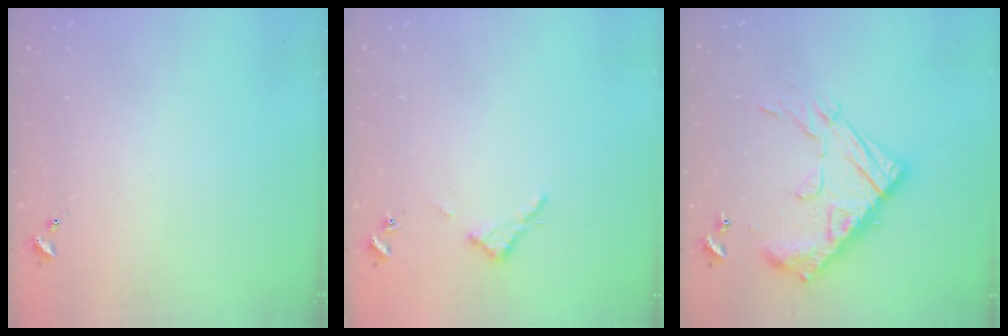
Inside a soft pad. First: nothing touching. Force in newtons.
{"total": 2.8, "press": 2.8, "slide": 0.3}
{"total": 19.3, "press": 19.2, "slide": 1.6}